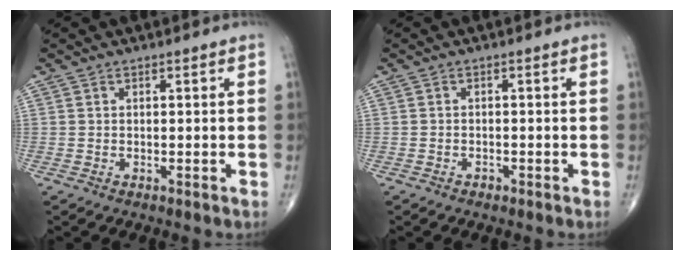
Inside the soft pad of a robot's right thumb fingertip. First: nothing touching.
{"total": 1.0, "force": [-0.7, 0.6, 0.3], "torque": [-0.004, 0.002, -0.013]}